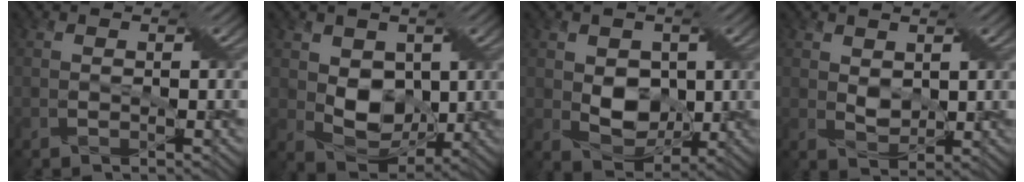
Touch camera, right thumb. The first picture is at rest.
{"total": 6.6, "force": [1.1, 5.1, 4.0], "torque": [-0.091, -0.009, 0.019]}
{"total": 6.0, "force": [0.6, 4.7, 3.7], "torque": [-0.077, -0.006, 0.012]}
{"total": 2.7, "force": [1.3, 1.9, 1.5], "torque": [-0.037, -0.003, 0.025]}